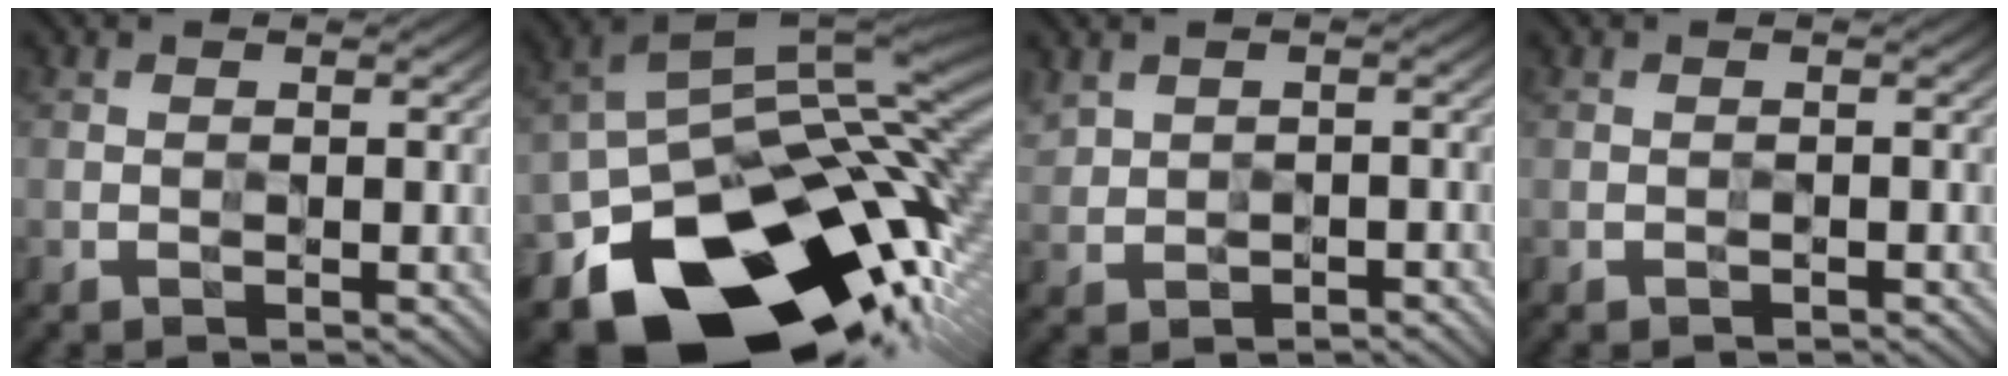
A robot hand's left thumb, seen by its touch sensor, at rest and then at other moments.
{"total": 19.6, "force": [-10.2, 11.2, 12.4], "torque": [-0.209, -0.045, -0.155]}
{"total": 2.8, "force": [0.3, 2.4, 1.6], "torque": [-0.035, -0.011, 0.011]}
{"total": 0.0}